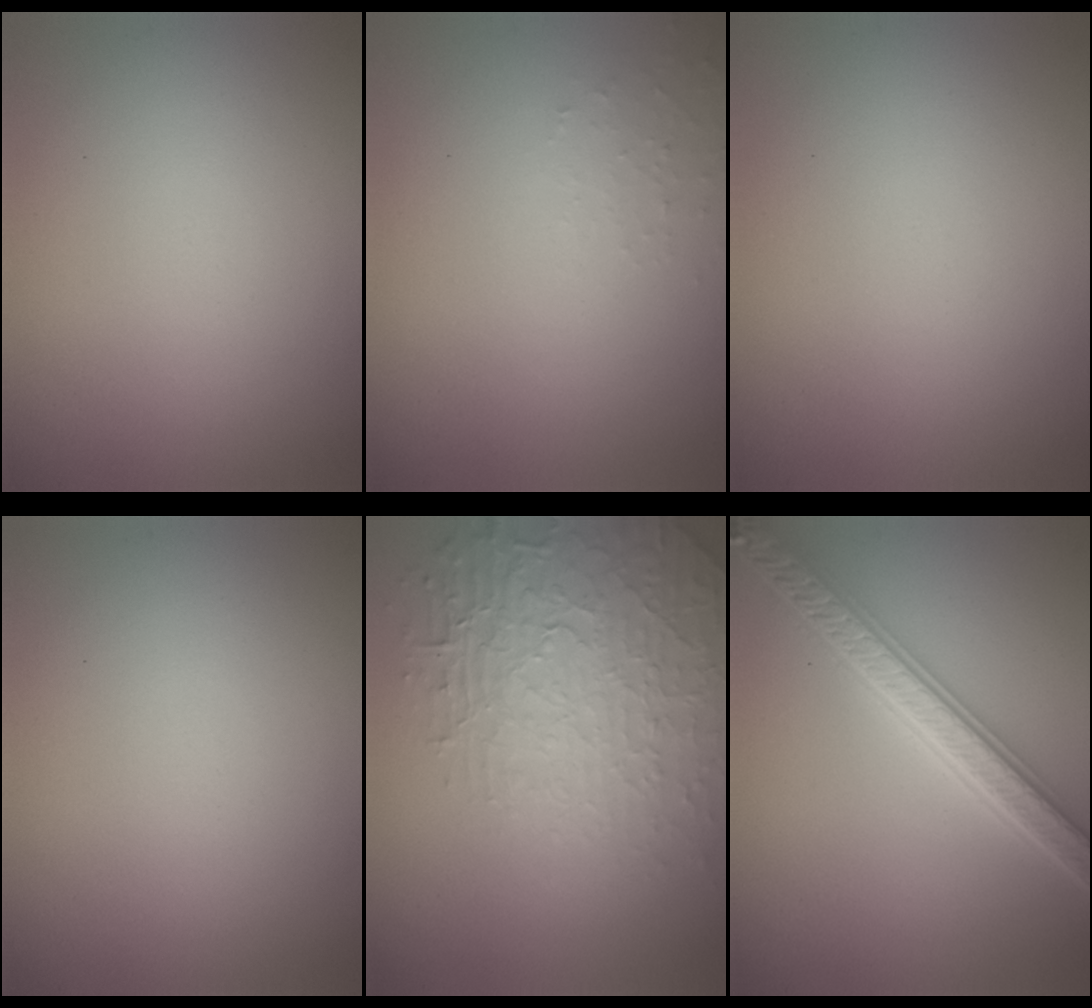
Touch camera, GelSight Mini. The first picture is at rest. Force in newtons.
{"total": 1.1, "press": 1.0, "slide": 0.2}
{"total": 0.0}
{"total": 0.0}
{"total": 4.5, "press": 4.2, "slide": 1.7}
{"total": 5.5, "press": 5.4, "slide": 1.1}